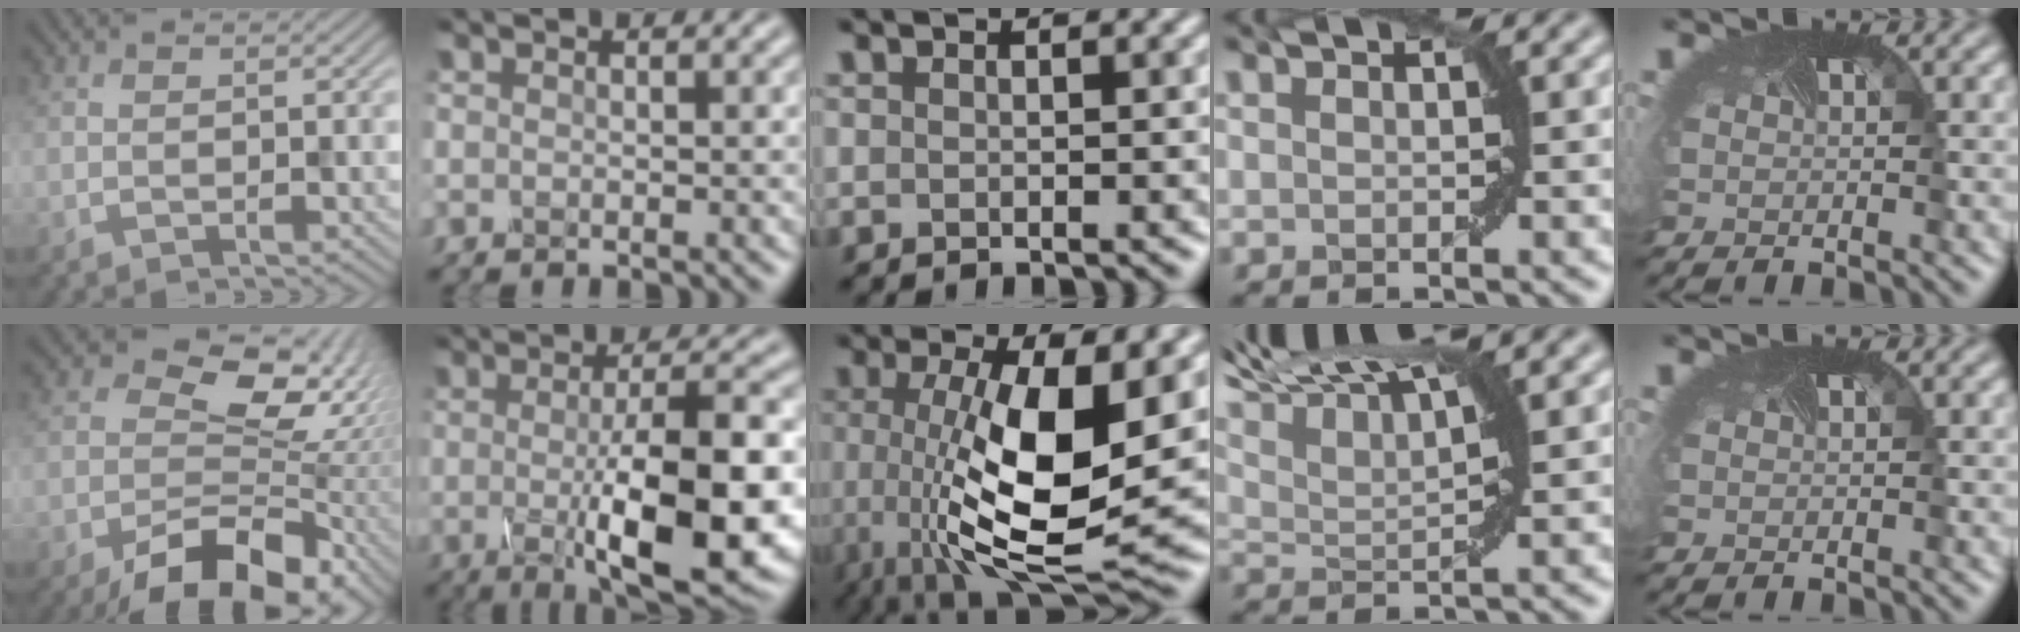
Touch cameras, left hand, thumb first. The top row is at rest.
{"thumb": {"total": 16.8, "force": [-4.1, 10.9, 12.1], "torque": [-0.170, -0.023, -0.050]}, "index": {"total": 13.1, "force": [-1.1, 3.8, 12.5], "torque": [-0.157, -0.011, -0.014]}, "middle": {"total": 11.4, "force": [0.0, 3.6, 10.8], "torque": [-0.186, -0.014, 0.001]}, "ring": {"total": 9.4, "force": [7.3, 2.0, 5.5], "torque": [-0.102, 0.029, 0.104]}}